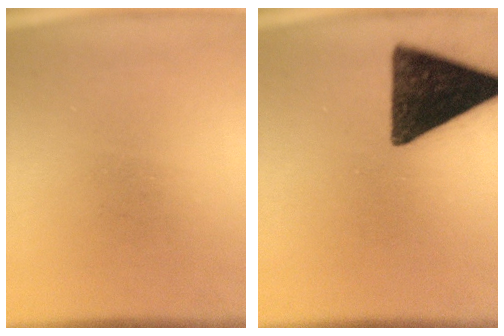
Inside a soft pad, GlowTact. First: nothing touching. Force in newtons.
{"total": 15.2}